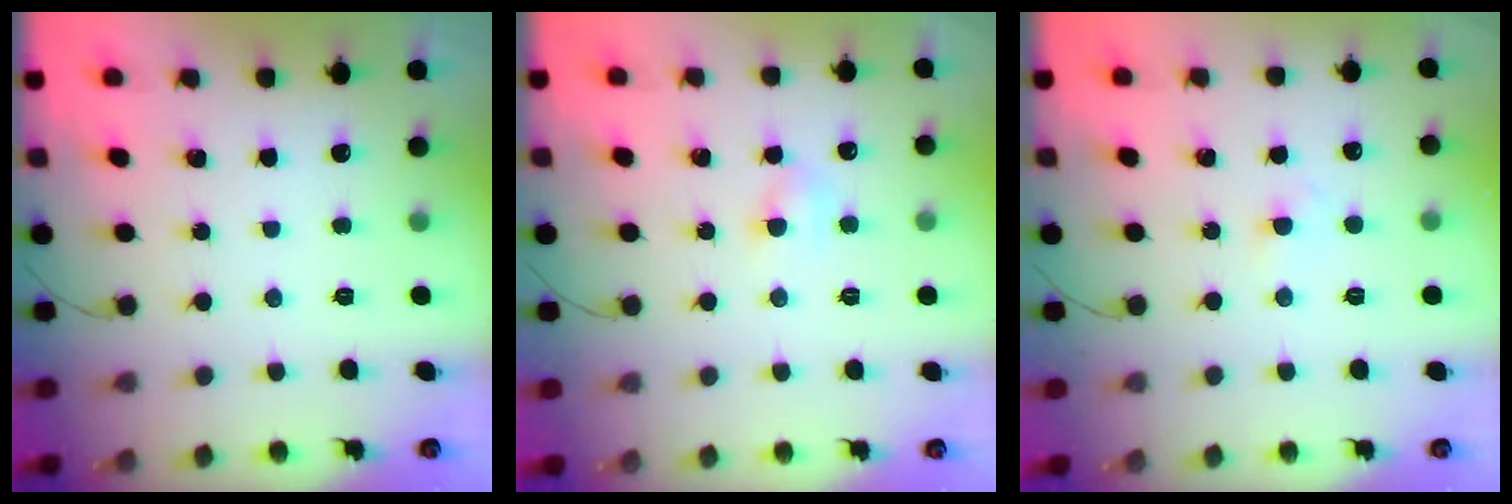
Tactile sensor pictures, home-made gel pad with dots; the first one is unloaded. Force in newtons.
{"total": 4.1, "press": 3.9, "slide": 1.2}
{"total": 1.9, "press": 1.6, "slide": 1.0}